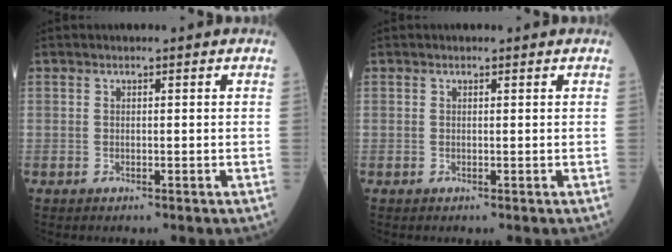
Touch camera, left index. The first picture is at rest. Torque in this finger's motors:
{"motor_torque": [0.12, 0.21, 0.00, -0.01]}